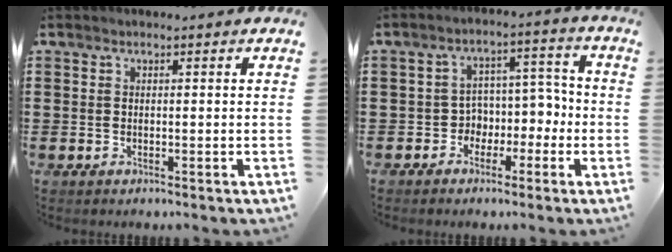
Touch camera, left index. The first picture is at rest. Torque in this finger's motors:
{"motor_torque": [0.14, 0.21, 0.19, 0.01]}